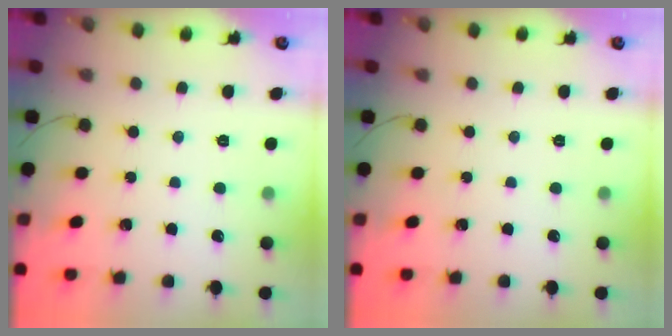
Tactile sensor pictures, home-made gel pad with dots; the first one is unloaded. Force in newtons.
{"total": 0.0}